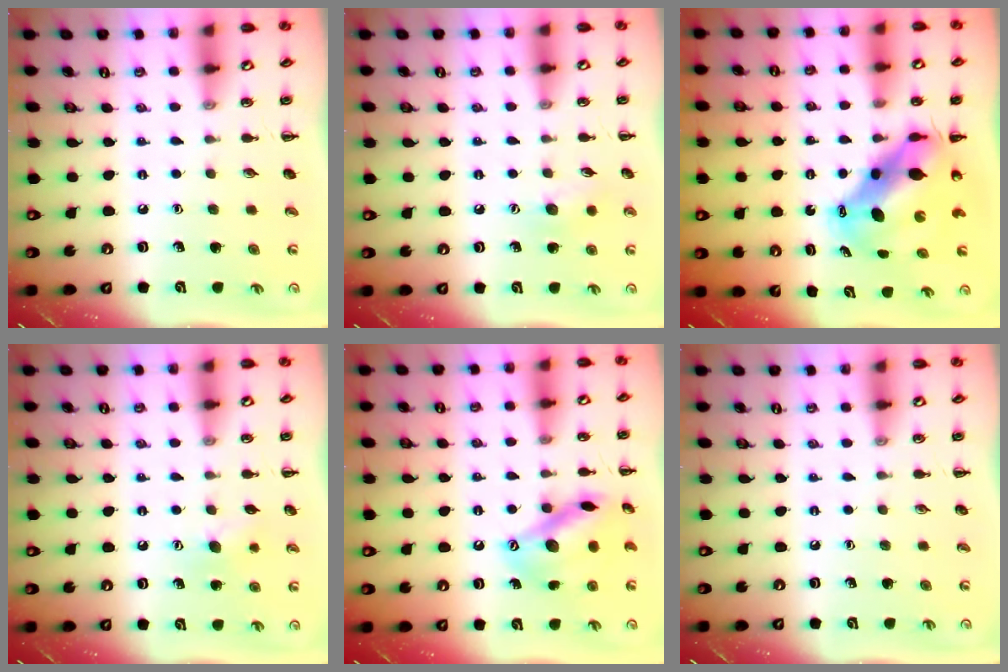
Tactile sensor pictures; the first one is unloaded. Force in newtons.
{"total": 6.8, "press": 6.6, "slide": 1.6}
{"total": 11.3, "press": 10.9, "slide": 3.1}
{"total": 7.5, "press": 7.3, "slide": 1.6}
{"total": 14.3, "press": 14.3, "slide": 1.0}
{"total": 0.0}